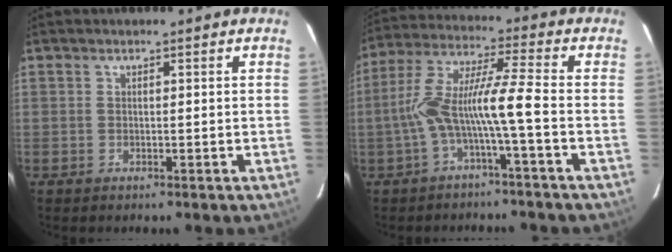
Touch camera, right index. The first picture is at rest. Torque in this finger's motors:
{"motor_torque": [1.31, -0.58, 0.74, 0.21]}